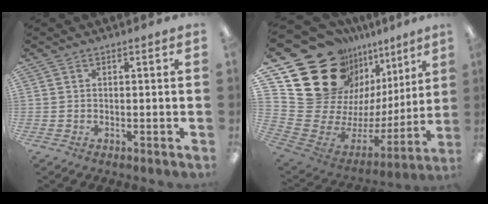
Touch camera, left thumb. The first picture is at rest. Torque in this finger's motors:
{"motor_torque": [2.48, 2.52, 1.14, -1.63, 0.07]}